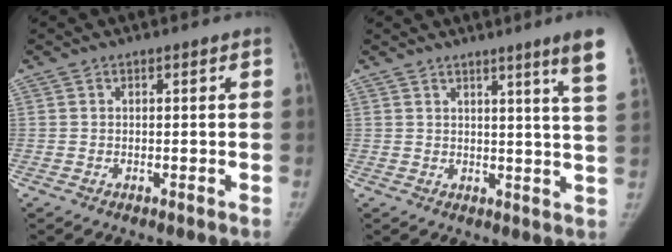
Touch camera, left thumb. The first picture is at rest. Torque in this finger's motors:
{"motor_torque": [1.14, 0.55, 0.96, -0.75, 0.03]}